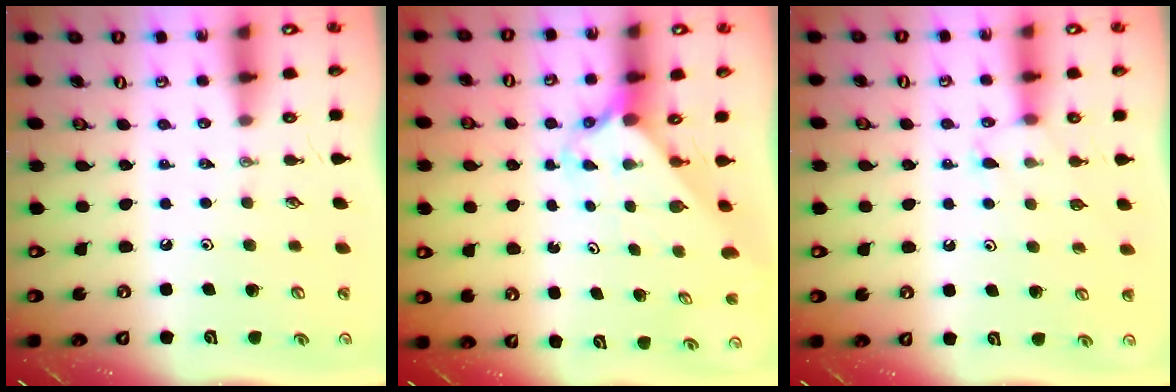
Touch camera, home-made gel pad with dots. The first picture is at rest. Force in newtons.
{"total": 2.2, "press": 2.2, "slide": 0.2}
{"total": 7.0, "press": 7.0, "slide": 0.6}